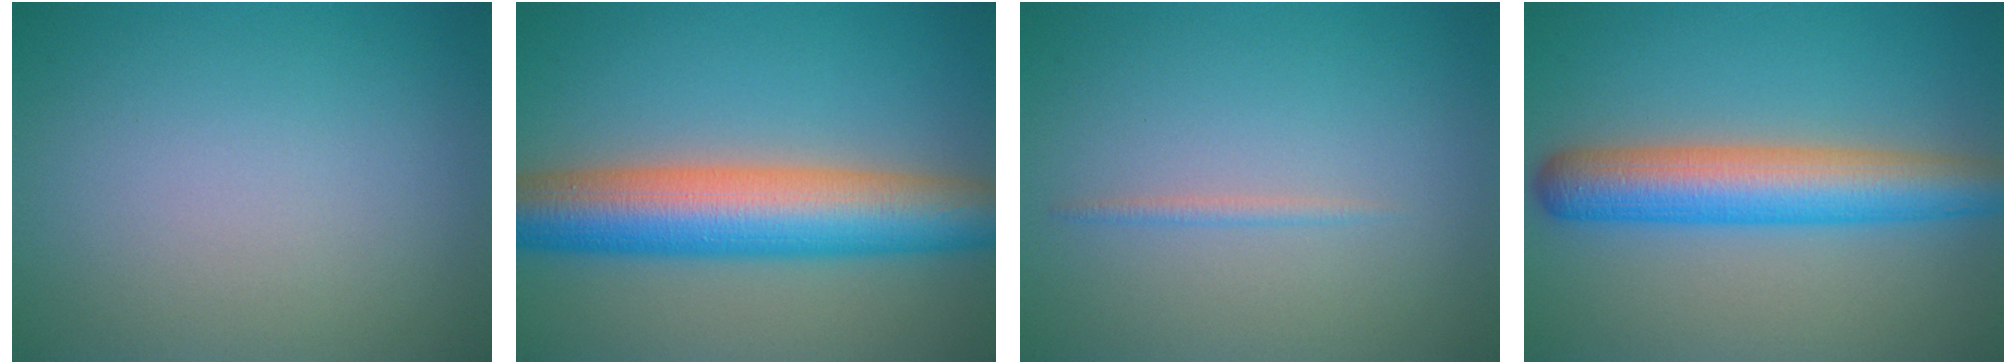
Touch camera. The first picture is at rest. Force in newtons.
{"total": 10.3, "press": 10.3, "slide": 0.3}
{"total": 0.7, "press": 0.7, "slide": 0.1}
{"total": 7.1, "press": 7.1, "slide": 0.2}